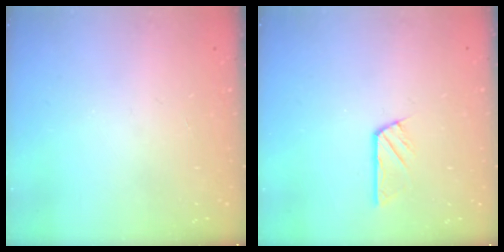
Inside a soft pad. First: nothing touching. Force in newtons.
{"total": 3.5, "press": 3.5, "slide": 0.2}